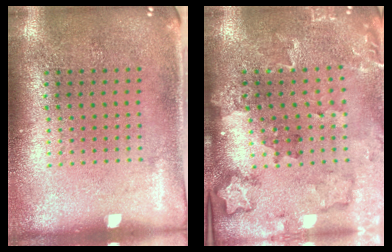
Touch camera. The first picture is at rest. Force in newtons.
{"total": 1.8, "press": 1.8, "slide": 0.3}